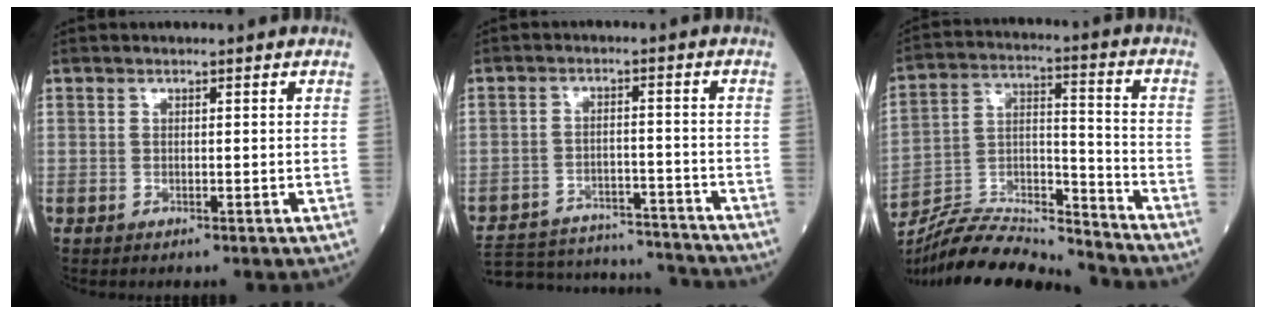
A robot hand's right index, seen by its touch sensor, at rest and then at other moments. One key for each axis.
{"total": 19.7, "fx": -18.7, "fy": 3.3, "fz": 5.2, "tx": -0.118, "ty": -0.004, "tz": -0.264}
{"total": 16.7, "fx": -16.3, "fy": 0.8, "fz": 3.7, "tx": -0.065, "ty": 0.027, "tz": -0.282}